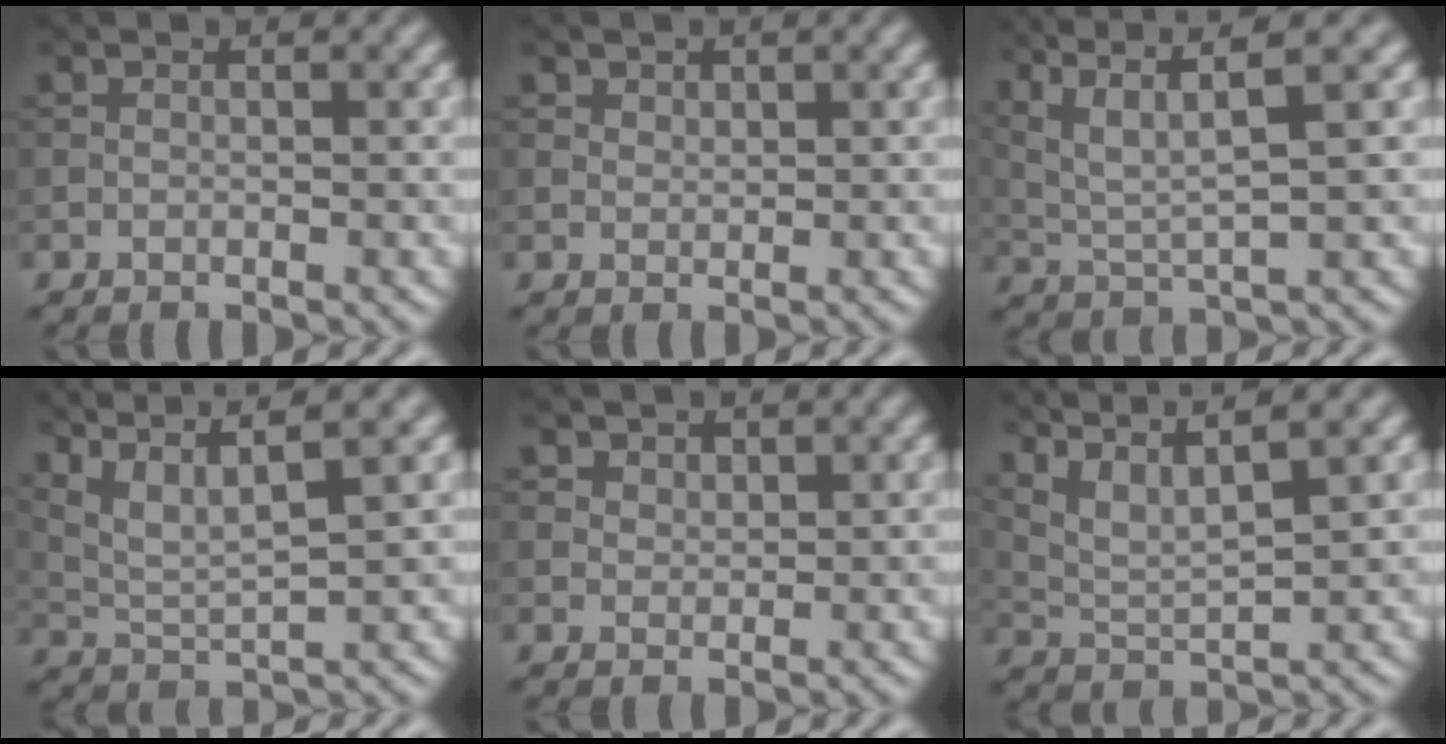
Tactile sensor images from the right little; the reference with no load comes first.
{"total": 1.1, "force": [0.8, 0.8, 0.2], "torque": [-0.005, -0.005, 0.018]}
{"total": 6.9, "force": [3.8, 1.4, 5.6], "torque": [-0.114, 0.013, 0.073]}
{"total": 8.1, "force": [5.7, 1.8, 5.5], "torque": [-0.112, 0.030, 0.081]}
{"total": 2.4, "force": [1.6, 1.6, 0.8], "torque": [-0.025, -0.006, 0.032]}
{"total": 7.3, "force": [5.4, 1.6, 4.7], "torque": [-0.096, 0.025, 0.077]}